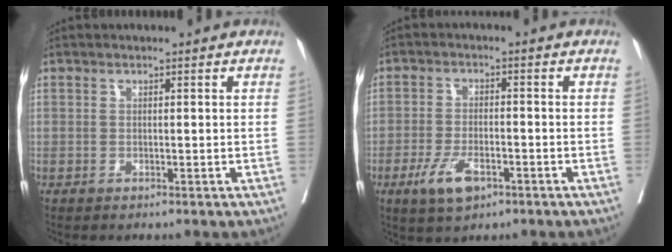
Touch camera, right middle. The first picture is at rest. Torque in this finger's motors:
{"motor_torque": [1.00, -0.55, 0.28, 0.10]}